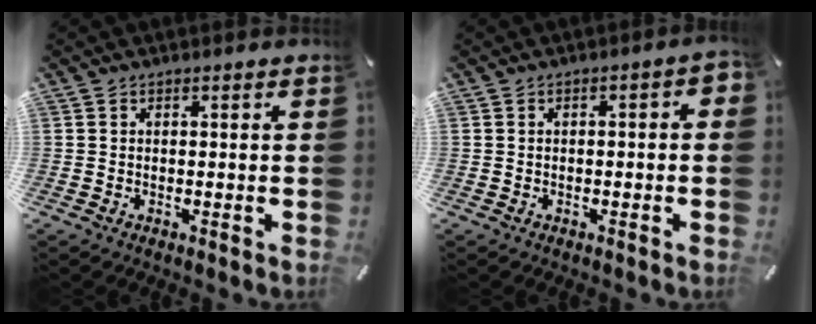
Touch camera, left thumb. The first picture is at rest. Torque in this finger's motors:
{"motor_torque": [-0.01, -0.17, 0.05, 0.52, 0.02]}